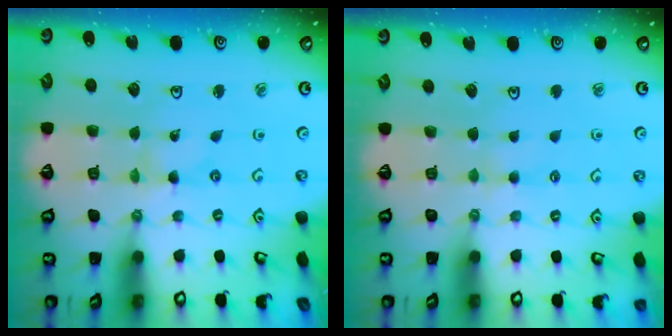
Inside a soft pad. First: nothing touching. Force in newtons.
{"total": 2.2, "press": 2.2, "slide": 0.5}